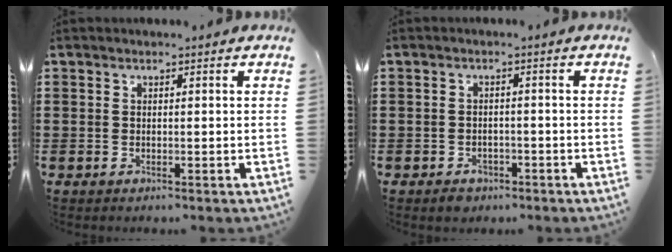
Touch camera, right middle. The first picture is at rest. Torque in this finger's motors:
{"motor_torque": [0.32, 0.17, 0.07, 0.03]}